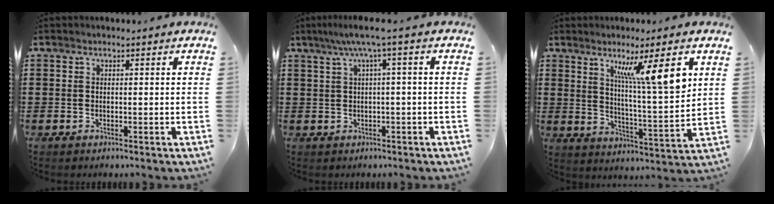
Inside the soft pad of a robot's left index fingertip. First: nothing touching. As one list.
[{"total": 4.3, "force": [0.9, -0.3, 4.2], "torque": [-0.081, 0.000, 0.010]}, {"total": 10.9, "force": [5.7, 1.2, 9.2], "torque": [-0.160, -0.020, 0.089]}]